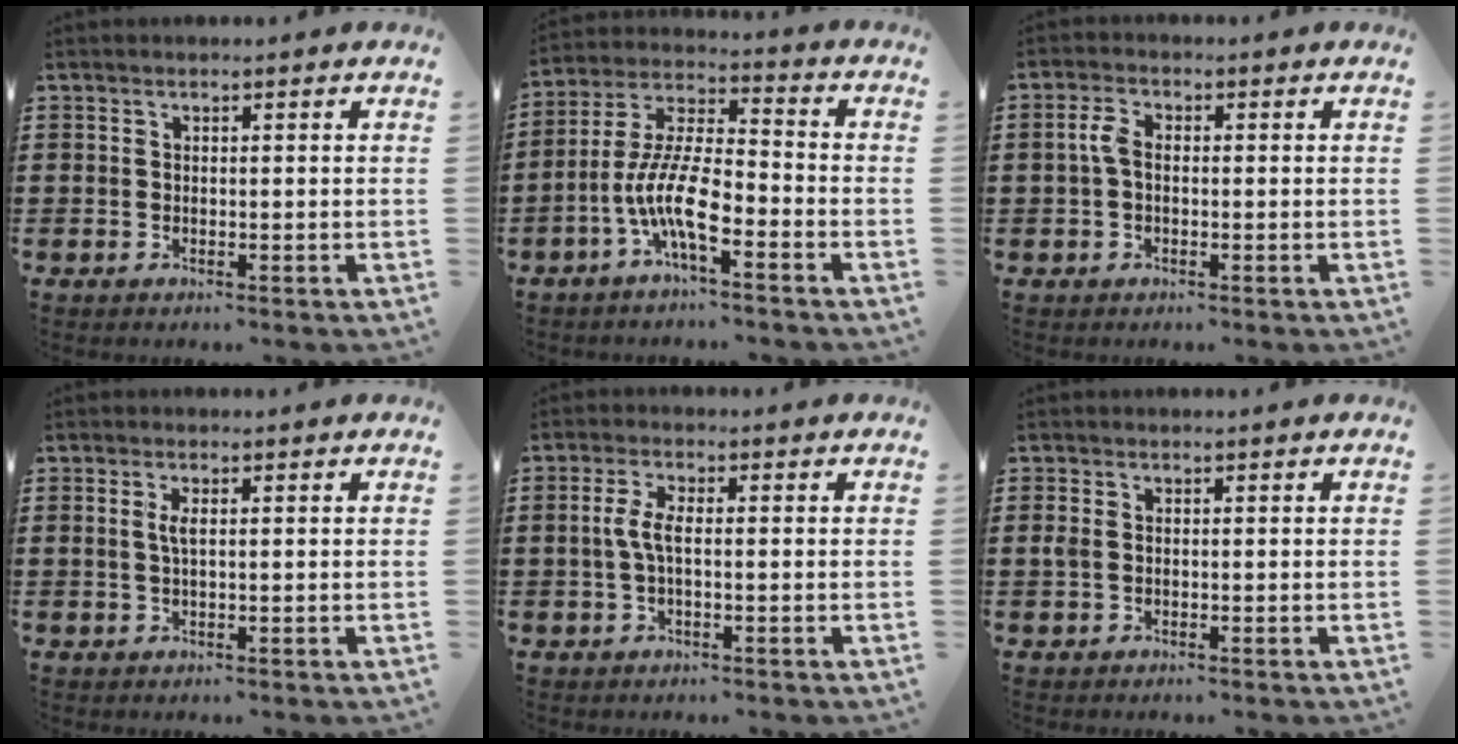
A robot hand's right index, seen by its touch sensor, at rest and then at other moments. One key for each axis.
{"total": 10.0, "fx": -4.8, "fy": 2.7, "fz": 8.4, "tx": -0.195, "ty": -0.012, "tz": -0.096}
{"total": 2.8, "fx": 0.0, "fy": 1.2, "fz": 2.5, "tx": -0.060, "ty": 0.000, "tz": -0.004}
{"total": 1.9, "fx": 0.4, "fy": 0.5, "fz": 1.7, "tx": -0.035, "ty": 0.003, "tz": 0.005}
{"total": 3.6, "fx": -0.2, "fy": 0.7, "fz": 3.5, "tx": -0.080, "ty": -0.004, "tz": -0.010}
{"total": 1.4, "fx": 0.0, "fy": 0.9, "fz": 1.1, "tx": -0.032, "ty": 0.003, "tz": -0.003}